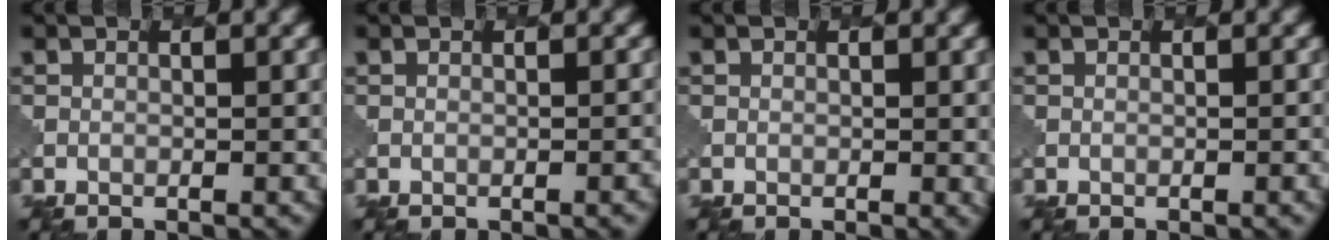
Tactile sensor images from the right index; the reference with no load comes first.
{"total": 1.8, "force": [-1.0, 0.7, 1.4], "torque": [0.003, 0.008, -0.006]}
{"total": 1.1, "force": [-0.1, 0.4, 1.0], "torque": [-0.015, -0.003, 0.000]}
{"total": 0.8, "force": [-0.4, 0.2, 0.7], "torque": [-0.003, 0.001, -0.002]}